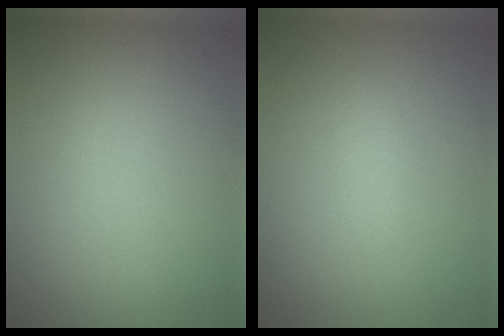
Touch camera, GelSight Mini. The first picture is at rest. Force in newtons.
{"total": 1.0, "press": 1.0, "slide": 0.0}